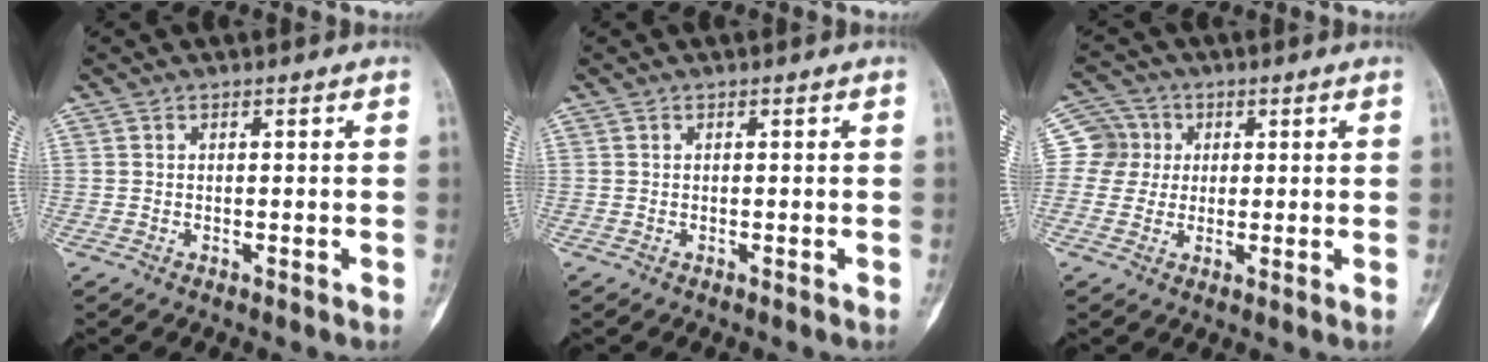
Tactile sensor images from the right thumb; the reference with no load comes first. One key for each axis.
{"total": 0.0}
{"total": 6.4, "fx": 0.9, "fy": 6.3, "fz": 0.4, "tx": 0.026, "ty": 0.010, "tz": 0.007}